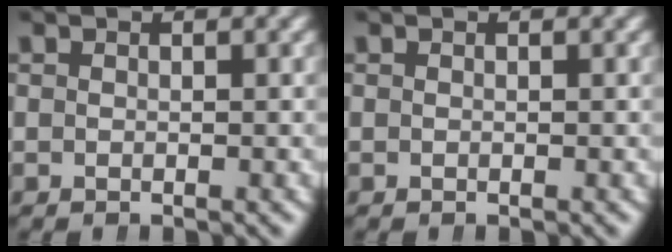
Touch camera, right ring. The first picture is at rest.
{"total": 0.0}